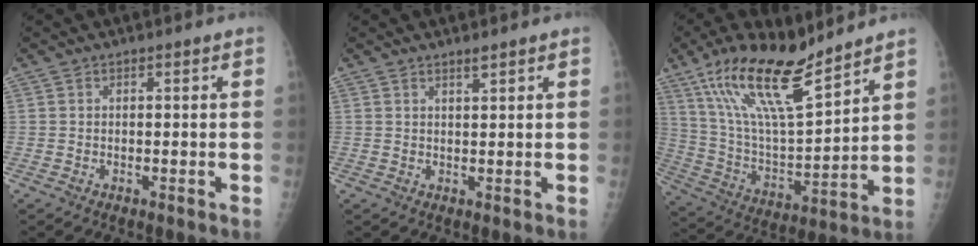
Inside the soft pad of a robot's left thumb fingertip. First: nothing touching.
{"total": 1.4, "force": [1.2, 0.1, 0.8], "torque": [-0.010, -0.010, 0.021]}
{"total": 19.3, "force": [13.6, 4.8, 12.8], "torque": [-0.214, -0.062, 0.258]}